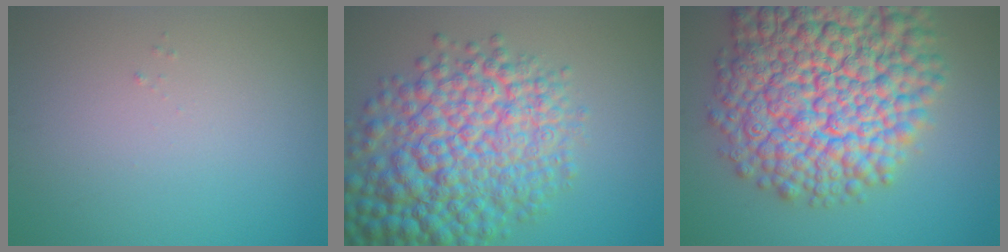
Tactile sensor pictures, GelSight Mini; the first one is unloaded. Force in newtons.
{"total": 11.6, "press": 11.6, "slide": 0.2}
{"total": 17.5, "press": 17.5, "slide": 0.7}